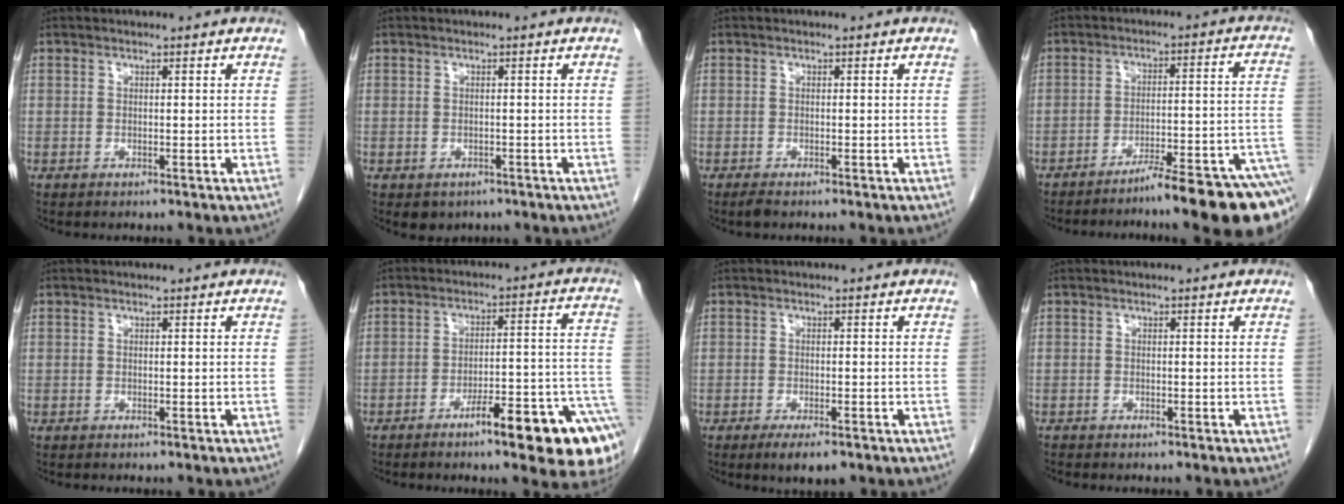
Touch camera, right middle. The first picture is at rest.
{"total": 2.6, "force": [-1.7, 1.8, 0.7], "torque": [-0.007, 0.001, -0.016]}
{"total": 1.1, "force": [-0.8, 0.2, 0.6], "torque": [-0.019, -0.004, -0.015]}
{"total": 13.9, "force": [-10.3, -0.5, 9.3], "torque": [-0.071, 0.025, -0.149]}
{"total": 0.0}
{"total": 15.0, "force": [-8.5, 1.8, 12.3], "torque": [-0.088, 0.033, -0.110]}
{"total": 3.9, "force": [-2.6, 1.0, 2.8], "torque": [-0.042, -0.006, -0.036]}
{"total": 0.8, "force": [-0.8, 0.2, 0.2], "torque": [-0.008, -0.001, -0.014]}